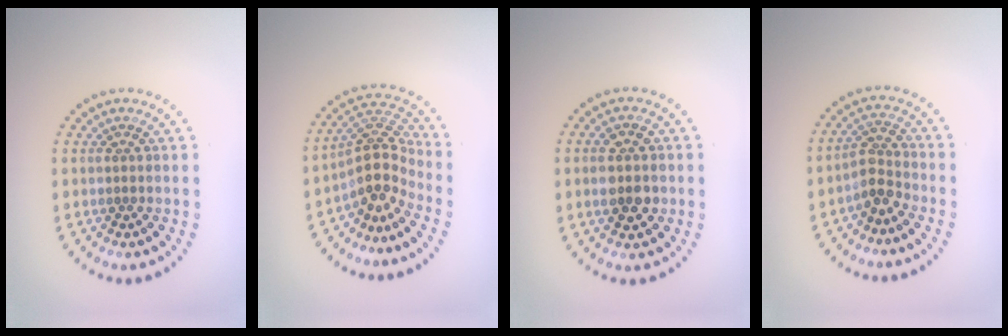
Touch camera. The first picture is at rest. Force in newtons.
{"total": 4.1, "press": 3.0, "slide": 2.8}
{"total": 3.8, "press": 3.8, "slide": 0.3}
{"total": 2.4, "press": 1.9, "slide": 1.5}